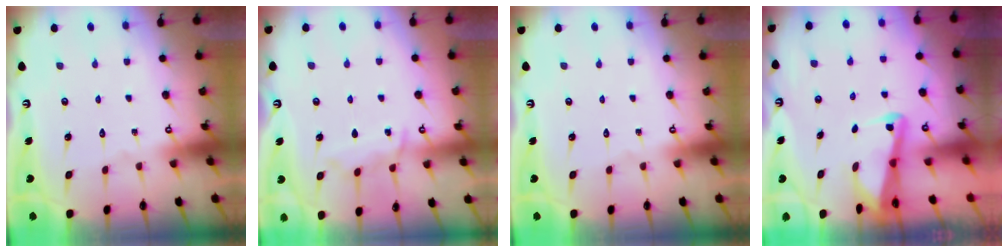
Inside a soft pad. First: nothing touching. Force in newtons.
{"total": 8.1, "press": 8.0, "slide": 0.9}
{"total": 0.0}
{"total": 3.0, "press": 3.0, "slide": 0.3}